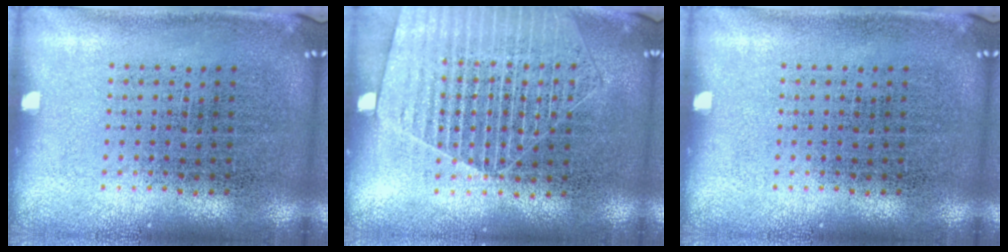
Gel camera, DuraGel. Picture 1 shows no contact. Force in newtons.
{"total": 1.8, "press": 1.6, "slide": 0.7}
{"total": 0.0}